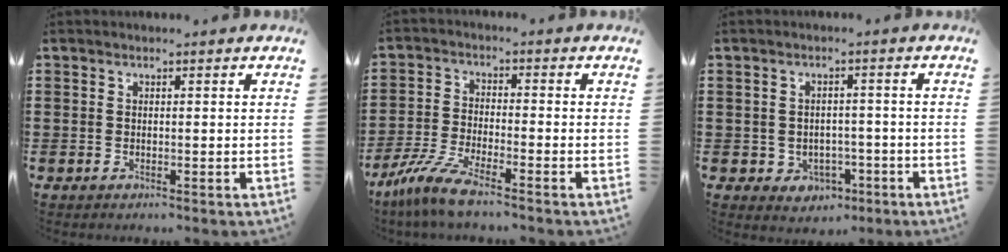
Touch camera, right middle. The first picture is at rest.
{"total": 6.7, "force": [-5.3, 0.5, 4.1], "torque": [-0.105, -0.018, -0.108]}
{"total": 2.5, "force": [-1.2, 2.1, 0.6], "torque": [-0.022, 0.003, -0.029]}